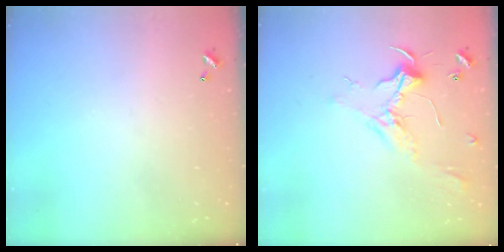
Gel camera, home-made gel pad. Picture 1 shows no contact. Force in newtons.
{"total": 2.3, "press": 2.2, "slide": 0.7}